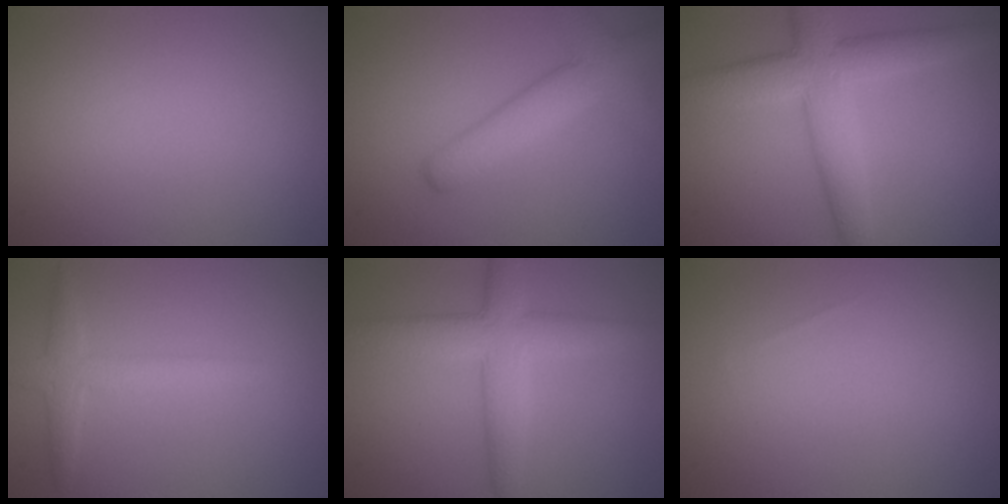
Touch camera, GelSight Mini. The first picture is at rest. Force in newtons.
{"total": 4.2, "press": 4.2, "slide": 0.2}
{"total": 6.4, "press": 6.4, "slide": 0.6}
{"total": 2.7, "press": 2.7, "slide": 0.1}
{"total": 5.4, "press": 5.4, "slide": 0.2}
{"total": 0.0}